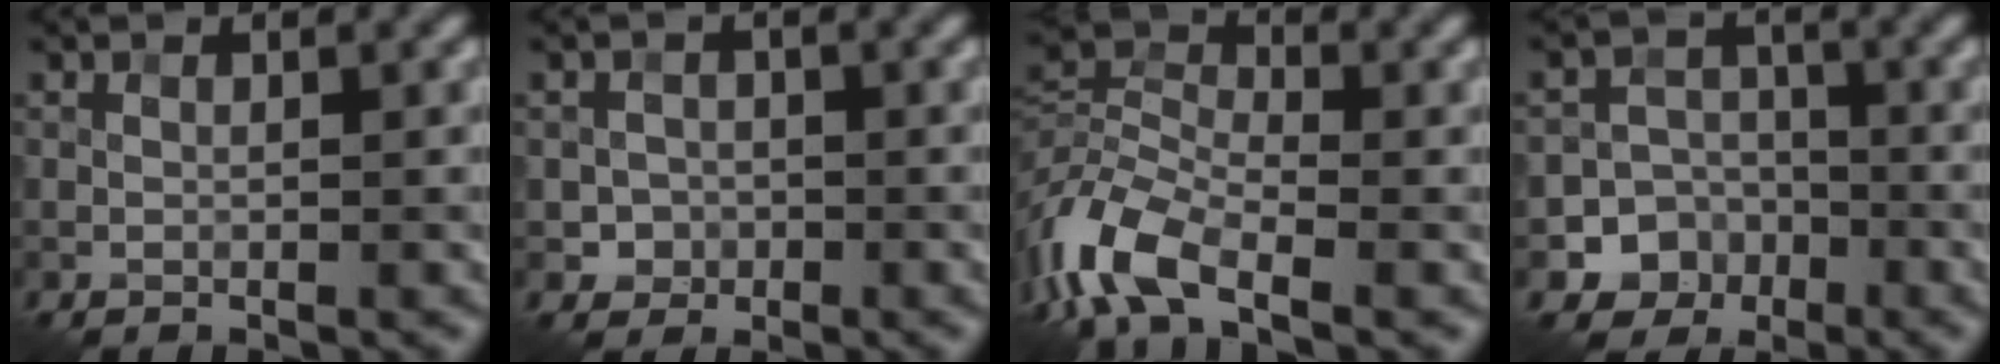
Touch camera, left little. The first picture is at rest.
{"total": 1.6, "force": [-0.5, 1.6, 0.2], "torque": [0.012, 0.000, -0.009]}
{"total": 8.3, "force": [-4.4, 4.0, 5.8], "torque": [-0.133, 0.005, -0.103]}
{"total": 6.2, "force": [-3.2, 5.3, 0.6], "torque": [0.022, -0.011, -0.069]}